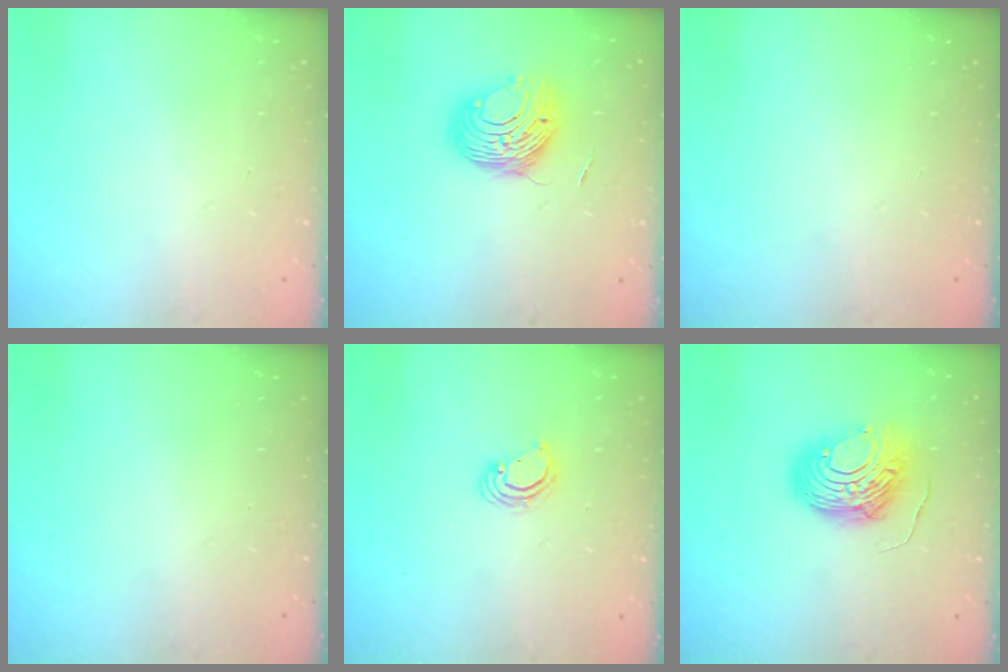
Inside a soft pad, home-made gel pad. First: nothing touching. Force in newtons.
{"total": 9.3, "press": 9.3, "slide": 0.6}
{"total": 0.0}
{"total": 0.0}
{"total": 3.8, "press": 3.8, "slide": 0.2}
{"total": 11.2, "press": 11.2, "slide": 1.1}